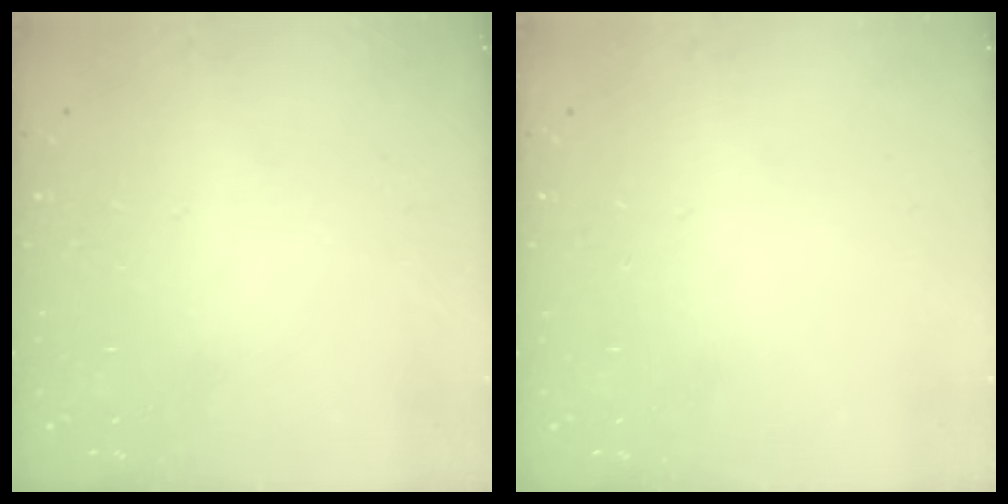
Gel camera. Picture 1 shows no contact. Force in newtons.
{"total": 0.0}